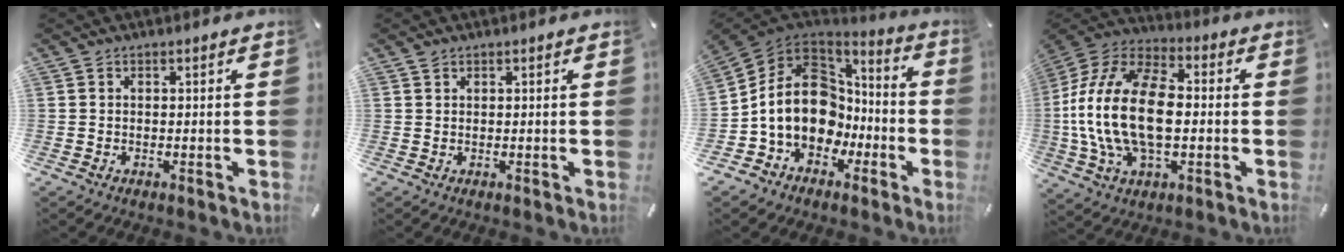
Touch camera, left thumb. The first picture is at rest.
{"total": 0.9, "force": [0.7, 0.5, 0.2], "torque": [-0.003, 0.001, 0.013]}
{"total": 17.0, "force": [-0.9, 14.0, 9.5], "torque": [-0.196, 0.005, -0.013]}
{"total": 21.3, "force": [-1.9, 12.8, 17.0], "torque": [-0.375, 0.004, -0.037]}